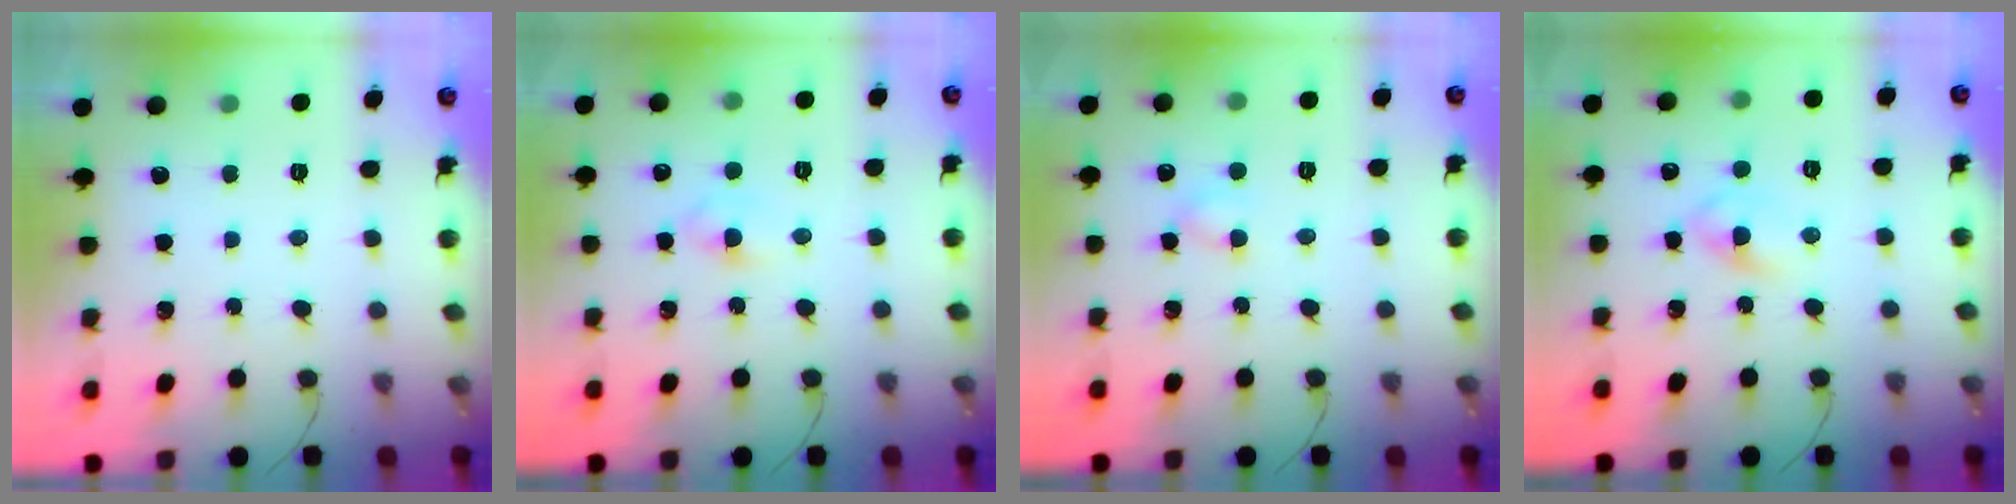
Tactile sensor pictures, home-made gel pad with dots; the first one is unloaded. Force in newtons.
{"total": 2.4, "press": 2.1, "slide": 1.0}
{"total": 3.0, "press": 2.8, "slide": 1.1}
{"total": 3.7, "press": 3.5, "slide": 1.2}